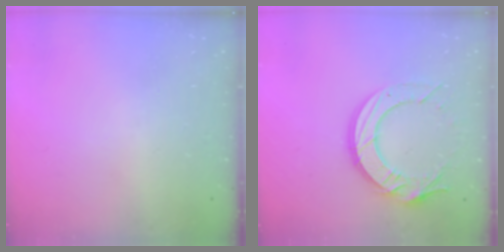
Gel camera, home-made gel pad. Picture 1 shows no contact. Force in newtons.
{"total": 14.3, "press": 14.2, "slide": 1.3}